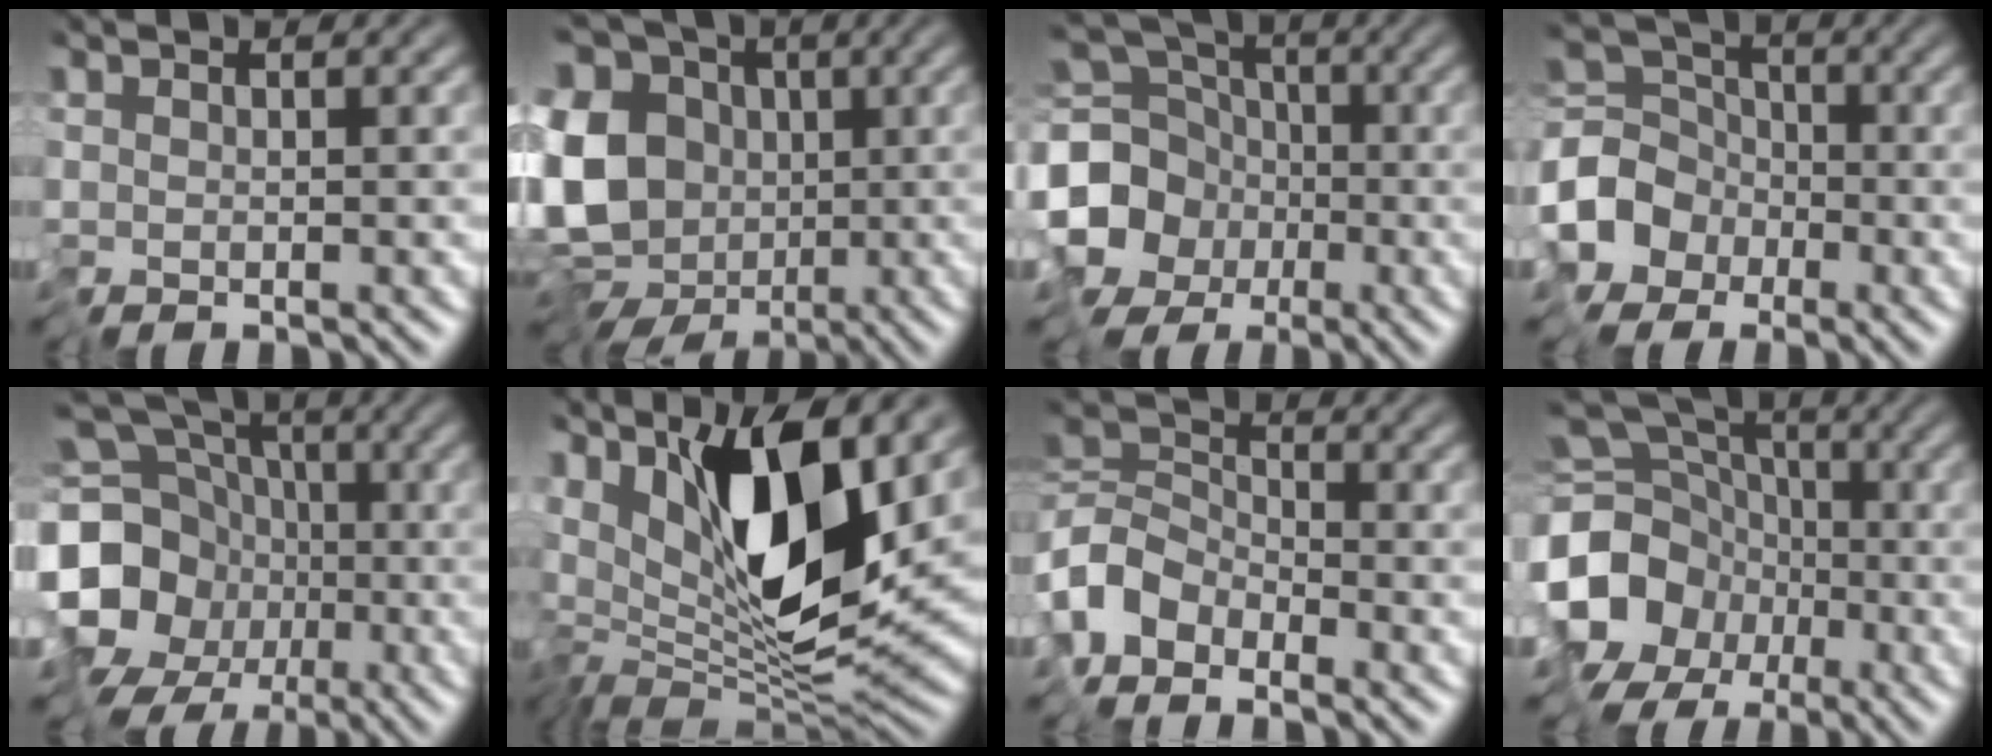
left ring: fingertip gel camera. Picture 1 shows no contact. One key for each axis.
{"total": 15.2, "fx": -1.4, "fy": 12.5, "fz": 8.5, "tx": -0.176, "ty": -0.016, "tz": -0.044}
{"total": 10.9, "fx": -3.7, "fy": 9.3, "fz": 4.2, "tx": -0.097, "ty": -0.022, "tz": -0.092}
{"total": 4.7, "fx": -2.5, "fy": 3.8, "fz": 1.3, "tx": -0.023, "ty": 0.011, "tz": -0.065}
{"total": 14.8, "fx": -2.9, "fy": 12.9, "fz": 6.8, "tx": -0.139, "ty": 0.006, "tz": -0.090}
{"total": 12.3, "fx": 2.5, "fy": 4.3, "fz": 11.3, "tx": -0.192, "ty": -0.002, "tz": 0.034}
{"total": 4.2, "fx": -3.1, "fy": 2.3, "fz": 1.6, "tx": -0.033, "ty": 0.007, "tz": -0.083}
{"total": 14.7, "fx": -5.2, "fy": 12.4, "fz": 6.1, "tx": -0.143, "ty": -0.002, "tz": -0.116}